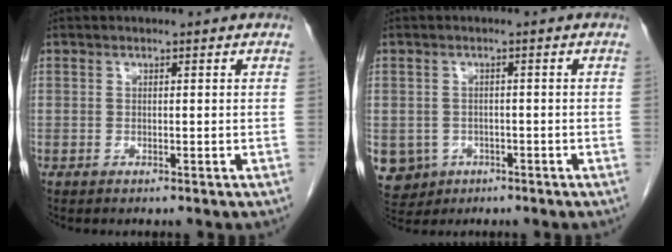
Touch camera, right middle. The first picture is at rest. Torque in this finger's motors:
{"motor_torque": [0.89, -0.93, 0.14, 0.03]}